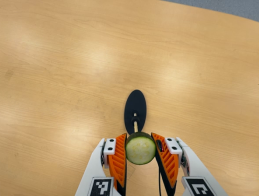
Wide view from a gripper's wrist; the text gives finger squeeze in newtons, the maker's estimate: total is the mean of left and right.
{"total": 11.4, "left": 10.0, "right": 12.9}